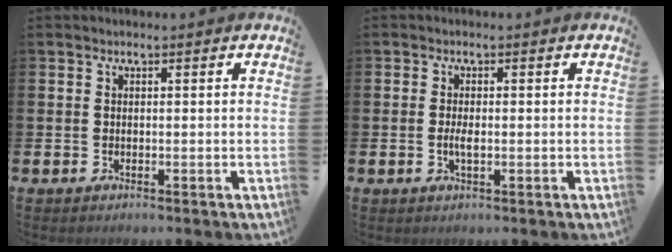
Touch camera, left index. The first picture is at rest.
{"total": 1.7, "force": [-0.2, 0.6, 1.6], "torque": [-0.024, -0.003, -0.006]}